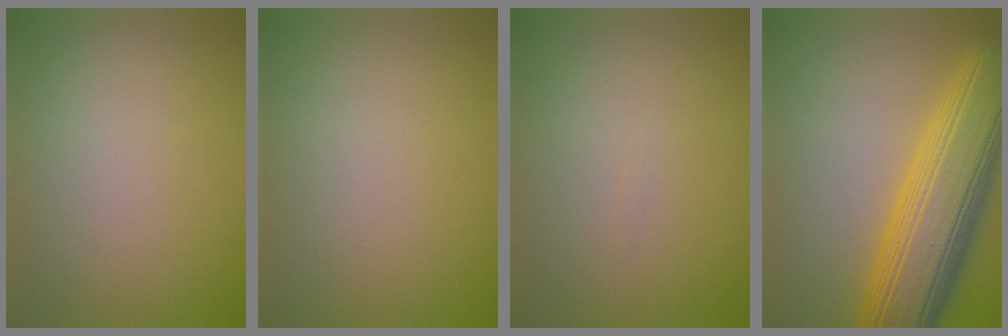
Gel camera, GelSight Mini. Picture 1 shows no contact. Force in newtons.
{"total": 0.0}
{"total": 0.0}
{"total": 11.6, "press": 11.6, "slide": 0.4}